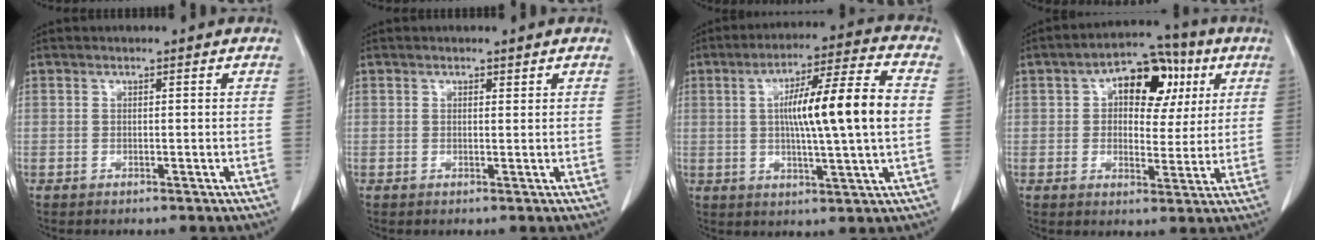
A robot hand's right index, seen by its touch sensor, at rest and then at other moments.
{"total": 0.7, "force": [0.4, 0.4, 0.4], "torque": [-0.007, -0.002, 0.006]}
{"total": 15.3, "force": [1.0, 0.6, 15.3], "torque": [-0.254, 0.015, 0.014]}
{"total": 12.2, "force": [3.9, 6.8, 9.3], "torque": [-0.139, 0.038, 0.061]}